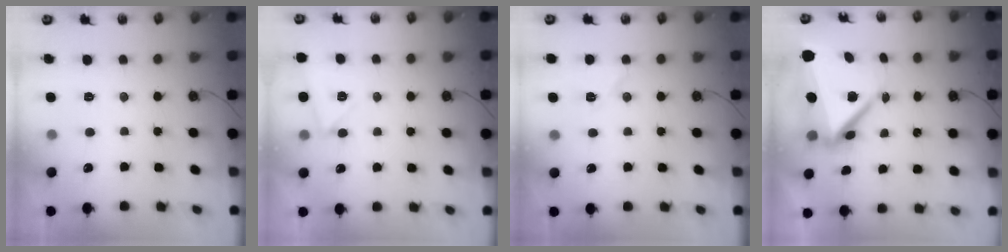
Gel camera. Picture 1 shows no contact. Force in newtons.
{"total": 5.5, "press": 4.8, "slide": 2.5}
{"total": 6.6, "press": 6.4, "slide": 1.7}
{"total": 11.2, "press": 11.1, "slide": 1.2}